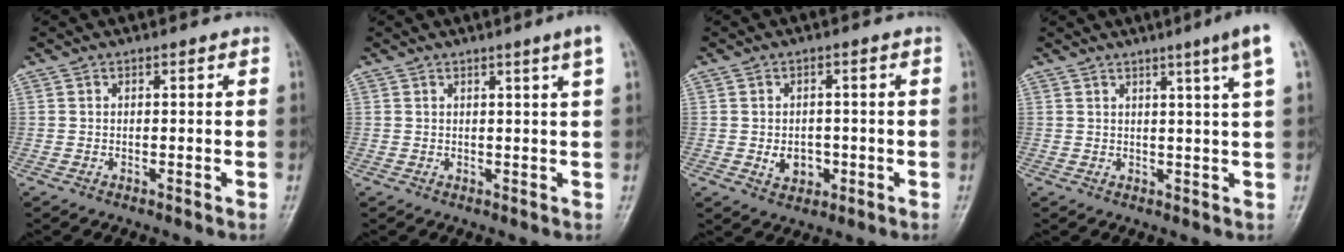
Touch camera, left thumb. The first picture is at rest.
{"total": 3.0, "force": [1.5, -0.8, 2.4], "torque": [-0.039, -0.010, 0.025]}
{"total": 4.1, "force": [-0.9, 3.3, 2.2], "torque": [-0.016, 0.005, -0.006]}
{"total": 6.2, "force": [3.2, -0.8, 5.2], "torque": [-0.075, -0.009, 0.044]}